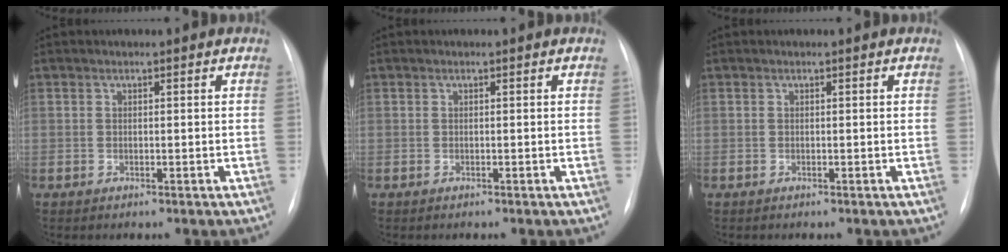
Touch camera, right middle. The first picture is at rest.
{"total": 0.0}
{"total": 0.0}